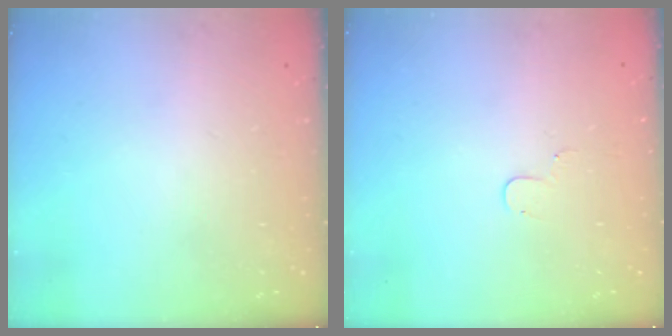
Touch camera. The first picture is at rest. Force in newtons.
{"total": 3.2, "press": 3.2, "slide": 0.3}